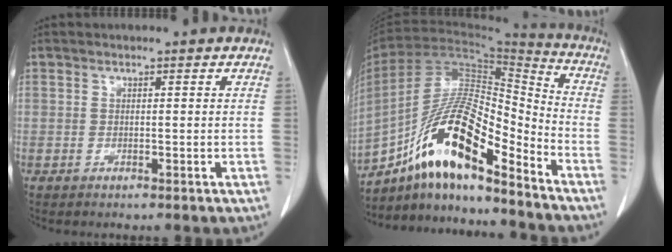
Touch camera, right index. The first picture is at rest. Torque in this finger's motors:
{"motor_torque": [1.18, -0.95, 1.05, 0.21]}